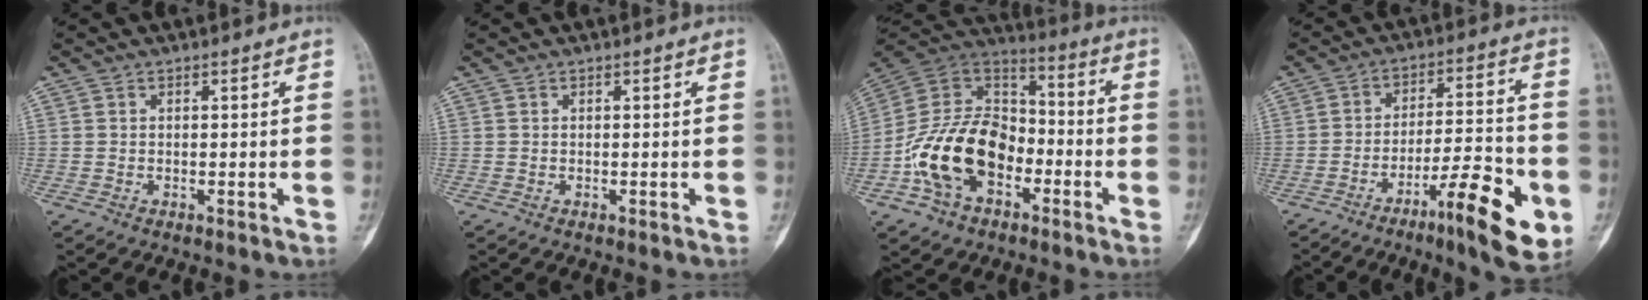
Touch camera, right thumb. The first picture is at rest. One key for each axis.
{"total": 0.0}
{"total": 19.0, "fx": -6.1, "fy": 12.7, "fz": 12.6, "tx": -0.212, "ty": 0.064, "tz": -0.115}
{"total": 14.8, "fx": -6.7, "fy": 3.3, "fz": 12.8, "tx": -0.189, "ty": 0.035, "tz": -0.098}